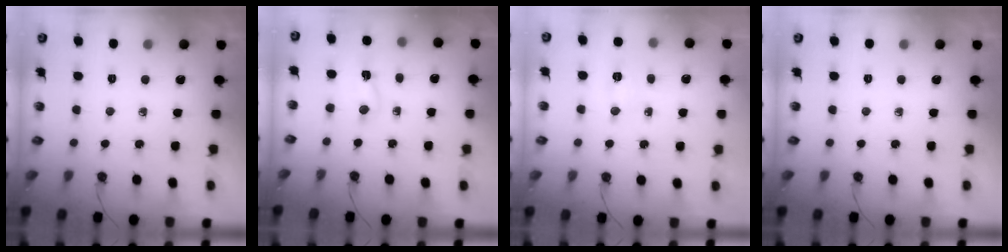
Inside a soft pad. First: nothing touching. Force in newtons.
{"total": 2.0, "press": 1.6, "slide": 1.2}
{"total": 4.8, "press": 4.7, "slide": 0.7}
{"total": 0.0}